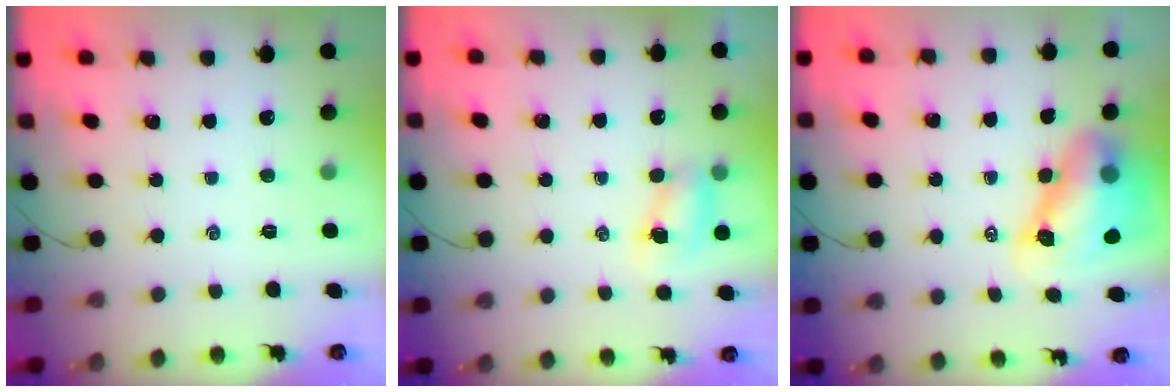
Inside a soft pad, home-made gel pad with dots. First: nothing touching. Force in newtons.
{"total": 5.9, "press": 5.9, "slide": 1.0}
{"total": 10.0, "press": 9.6, "slide": 2.8}